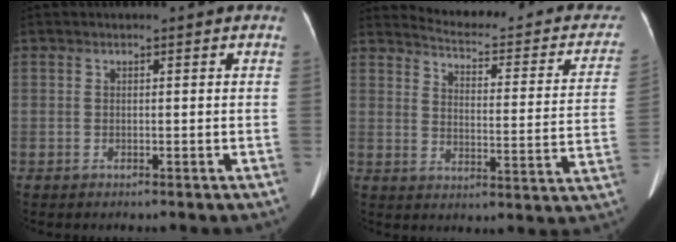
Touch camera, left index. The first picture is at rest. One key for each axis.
{"total": 19.6, "fx": 17.9, "fy": 4.6, "fz": 6.4, "tx": -0.070, "ty": -0.049, "tz": 0.201}